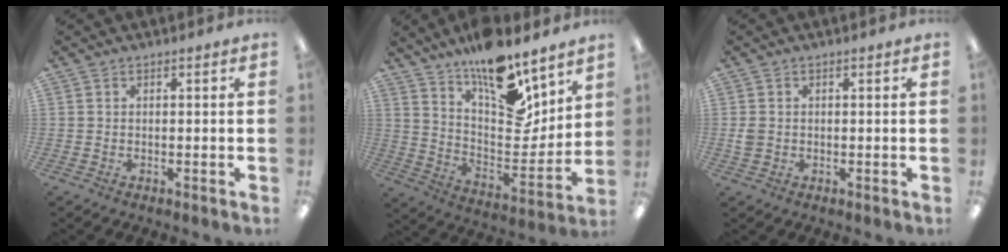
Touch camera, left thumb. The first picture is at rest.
{"total": 16.6, "force": [13.1, 6.1, 8.3], "torque": [-0.131, -0.105, 0.228]}
{"total": 2.4, "force": [-0.2, 2.1, 1.2], "torque": [-0.013, 0.001, -0.005]}